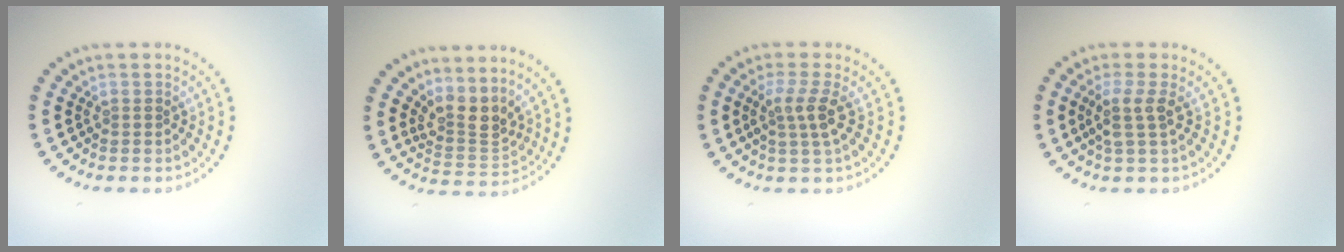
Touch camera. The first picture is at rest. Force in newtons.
{"total": 3.0, "press": 2.2, "slide": 2.1}
{"total": 2.4, "press": 1.9, "slide": 1.6}
{"total": 2.2, "press": 1.7, "slide": 1.4}